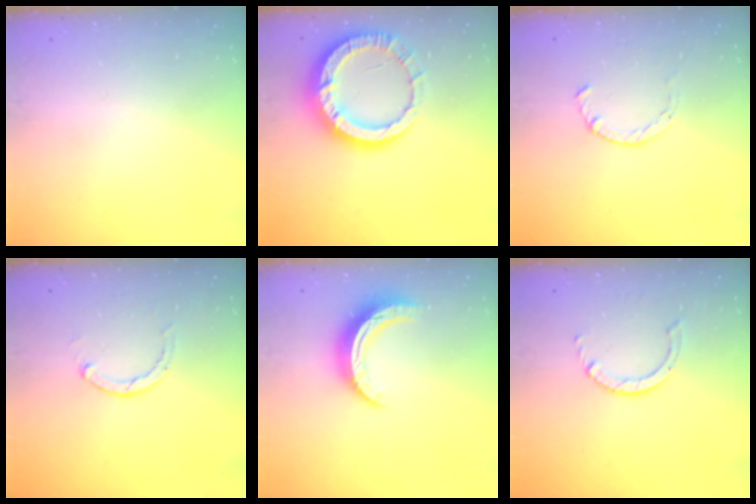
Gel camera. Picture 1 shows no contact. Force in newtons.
{"total": 14.6, "press": 14.5, "slide": 1.4}
{"total": 3.7, "press": 3.6, "slide": 0.5}
{"total": 2.8, "press": 2.8, "slide": 0.5}
{"total": 10.5, "press": 10.5, "slide": 0.2}
{"total": 1.4, "press": 1.4, "slide": 0.2}